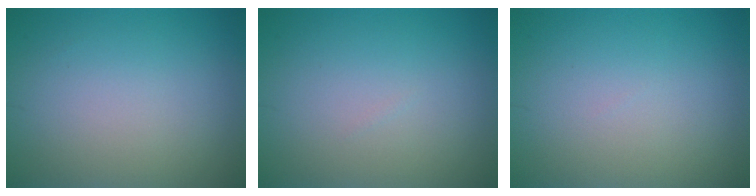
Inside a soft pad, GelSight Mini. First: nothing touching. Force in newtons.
{"total": 0.0}
{"total": 0.0}